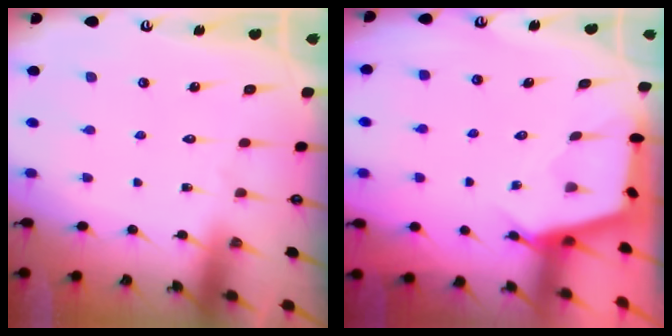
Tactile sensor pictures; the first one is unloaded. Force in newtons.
{"total": 2.5, "press": 2.5, "slide": 0.3}